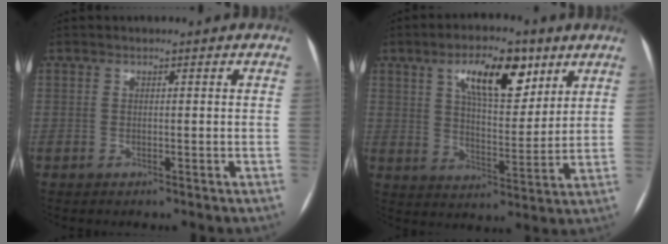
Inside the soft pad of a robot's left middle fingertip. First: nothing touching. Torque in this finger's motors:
{"motor_torque": [0.95, -0.92, 0.48, 0.12]}